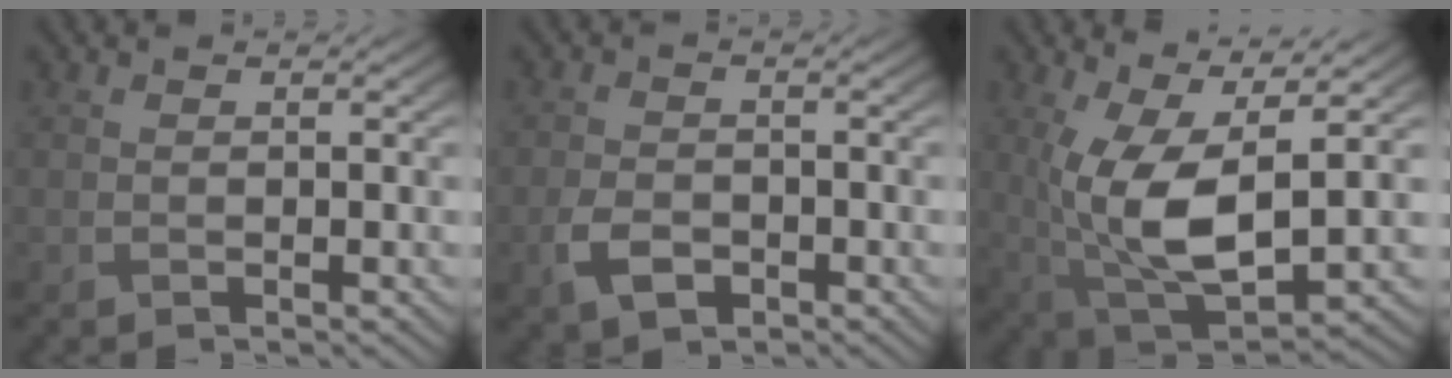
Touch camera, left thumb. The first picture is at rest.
{"total": 4.0, "force": [-1.9, 2.4, 2.4], "torque": [-0.059, -0.004, -0.043]}
{"total": 10.9, "force": [1.0, 4.5, 9.9], "torque": [-0.229, -0.010, 0.024]}